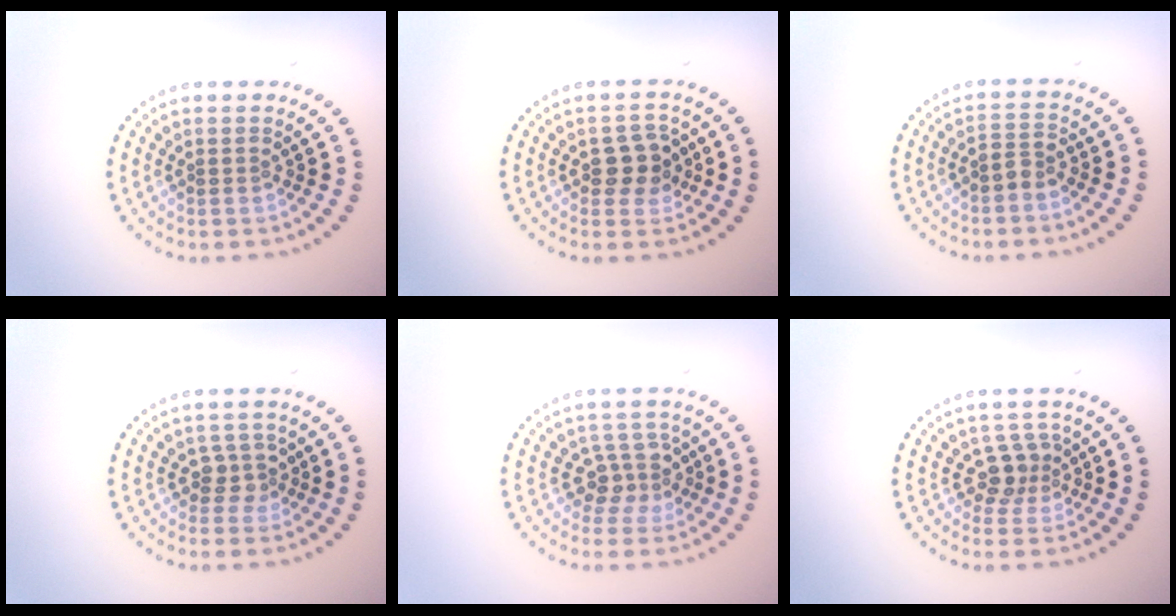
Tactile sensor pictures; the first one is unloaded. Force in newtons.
{"total": 2.8, "press": 2.7, "slide": 0.8}
{"total": 1.6, "press": 1.3, "slide": 1.0}
{"total": 1.9, "press": 1.4, "slide": 1.2}
{"total": 2.8, "press": 2.2, "slide": 1.7}
{"total": 2.3, "press": 1.8, "slide": 1.5}